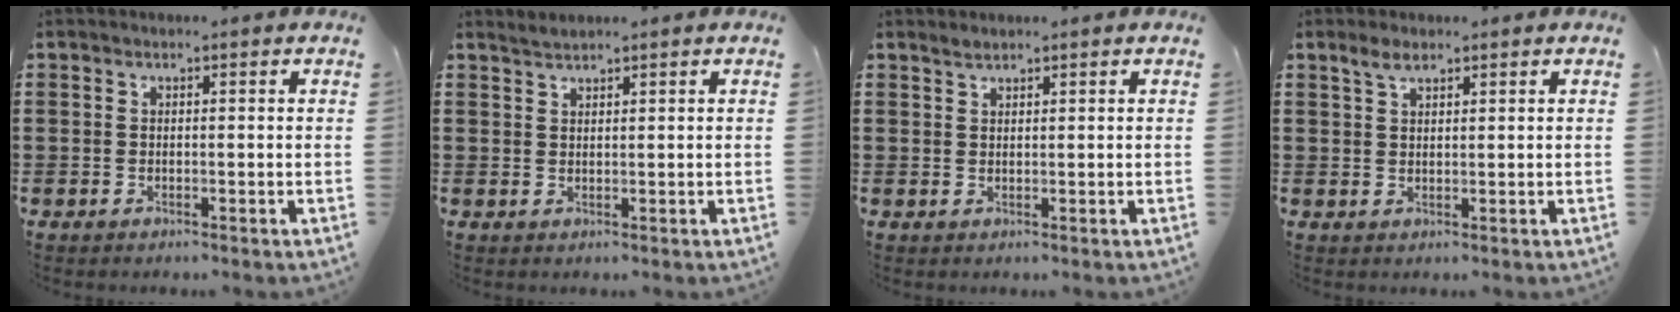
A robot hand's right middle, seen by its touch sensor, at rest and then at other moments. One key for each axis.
{"total": 1.4, "fx": 1.4, "fy": -0.3, "fz": 0.0, "tx": -0.003, "ty": 0.000, "tz": 0.027}
{"total": 1.3, "fx": 1.3, "fy": 0.1, "fz": 0.3, "tx": -0.006, "ty": 0.001, "tz": 0.024}
{"total": 2.5, "fx": 1.9, "fy": 0.8, "fz": 1.3, "tx": -0.030, "ty": 0.003, "tz": 0.035}